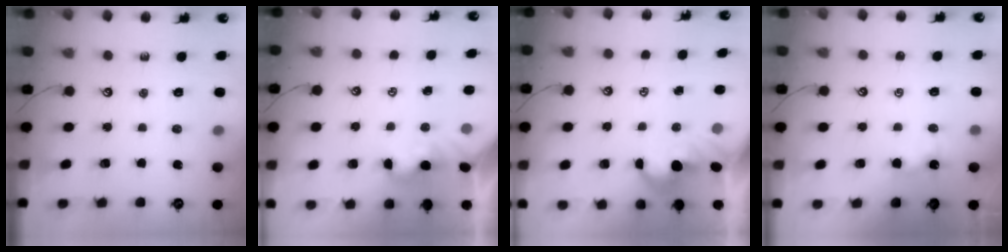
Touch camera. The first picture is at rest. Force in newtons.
{"total": 2.1, "press": 2.1, "slide": 0.5}
{"total": 1.6, "press": 1.3, "slide": 1.0}
{"total": 0.6, "press": 0.5, "slide": 0.3}